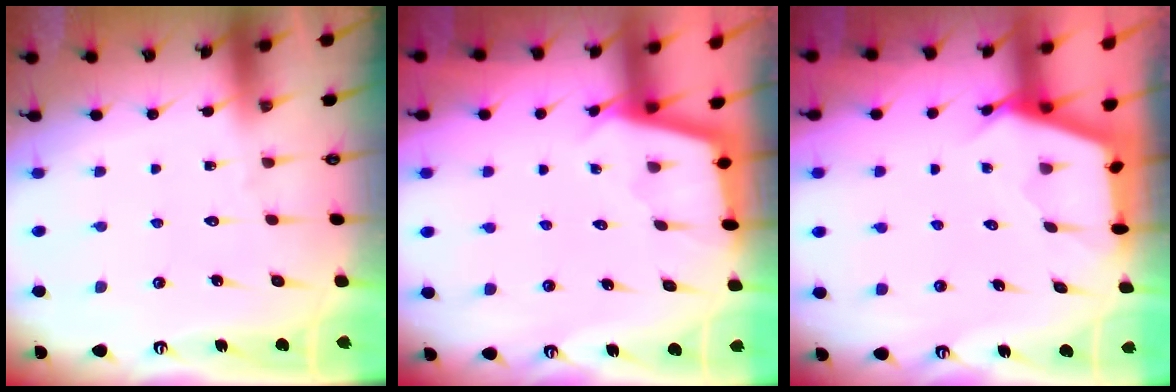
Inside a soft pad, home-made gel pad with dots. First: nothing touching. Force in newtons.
{"total": 2.2, "press": 2.2, "slide": 0.1}
{"total": 2.5, "press": 2.5, "slide": 0.3}